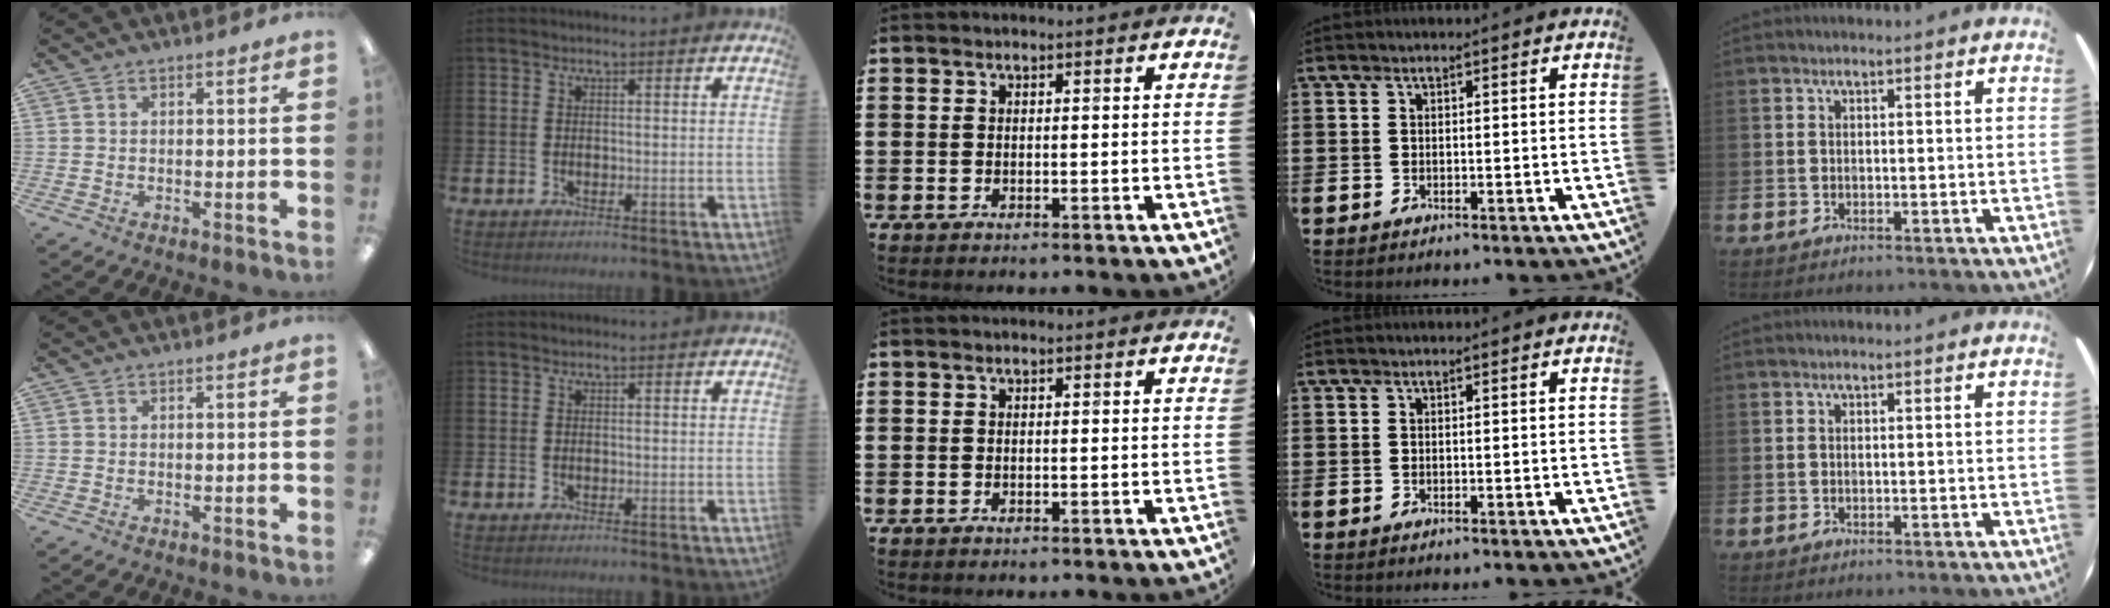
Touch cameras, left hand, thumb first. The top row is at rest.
{}